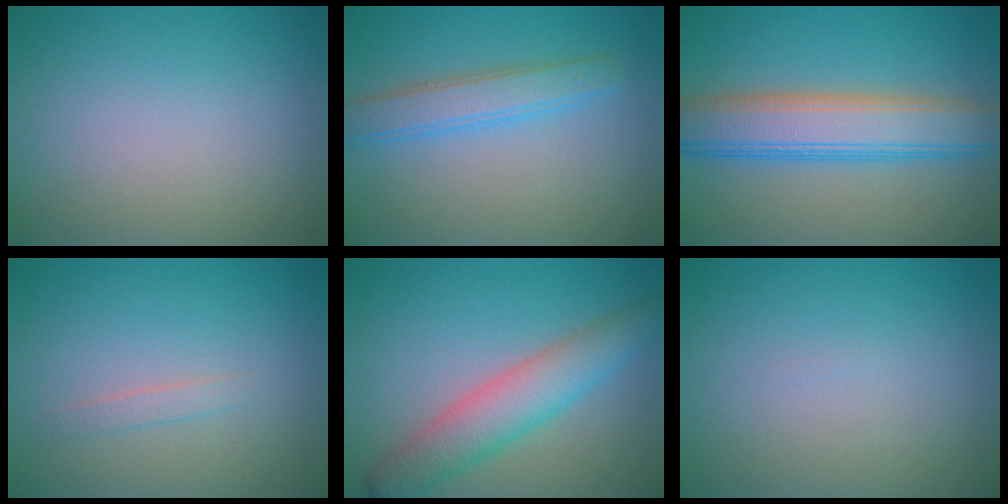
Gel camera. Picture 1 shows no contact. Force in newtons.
{"total": 3.4, "press": 3.4, "slide": 0.1}
{"total": 7.2, "press": 7.2, "slide": 0.4}
{"total": 0.9, "press": 0.9, "slide": 0.1}
{"total": 5.2, "press": 5.2, "slide": 0.1}
{"total": 0.0}